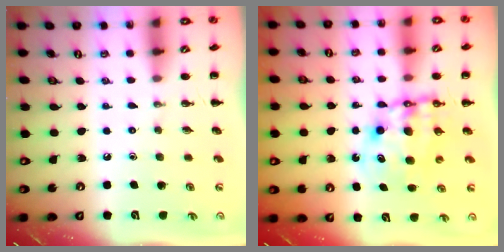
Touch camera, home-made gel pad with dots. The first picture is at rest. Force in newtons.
{"total": 9.6, "press": 9.2, "slide": 2.8}